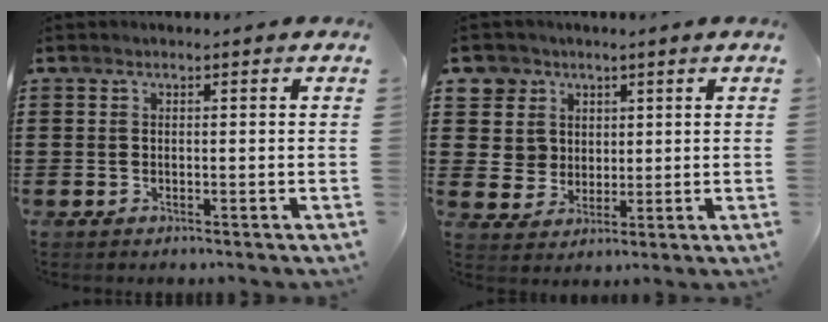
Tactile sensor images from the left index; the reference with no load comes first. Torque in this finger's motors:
{"motor_torque": [0.61, -0.08, 0.14, 0.02]}